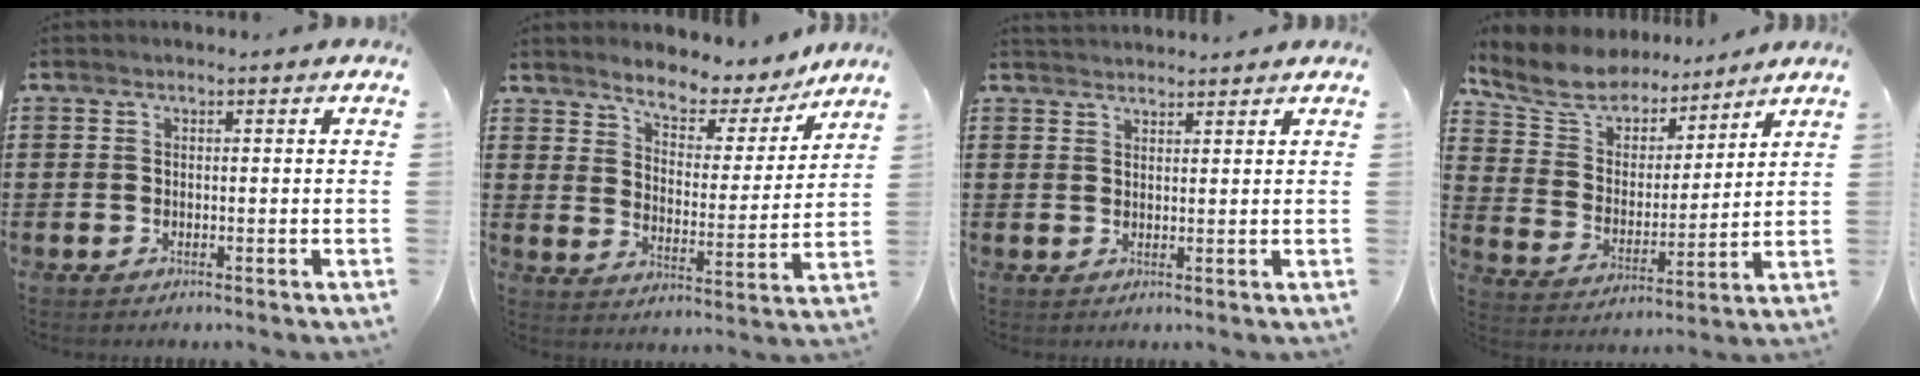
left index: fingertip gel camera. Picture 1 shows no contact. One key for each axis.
{"total": 5.5, "fx": 5.2, "fy": 1.5, "fz": 1.2, "tx": -0.039, "ty": -0.041, "tz": 0.081}
{"total": 1.9, "fx": 1.9, "fy": 0.1, "fz": -0.1, "tx": -0.003, "ty": 0.000, "tz": 0.038}
{"total": 8.3, "fx": 7.8, "fy": 2.6, "fz": 1.0, "tx": -0.070, "ty": -0.053, "tz": 0.141}